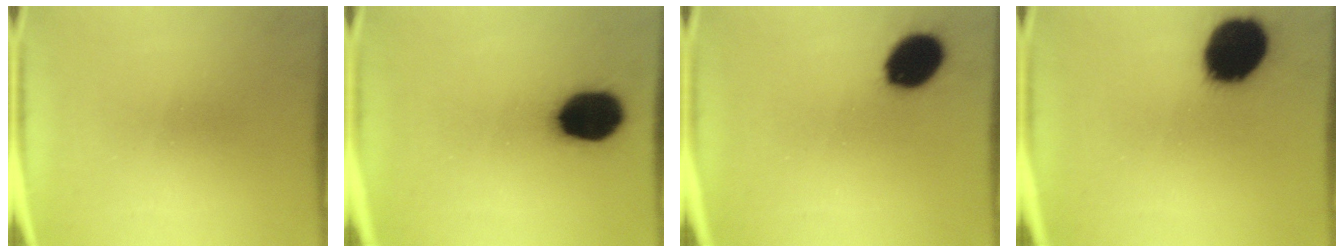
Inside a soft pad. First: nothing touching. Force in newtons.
{"total": 15.1}
{"total": 11.9}
{"total": 19.7}